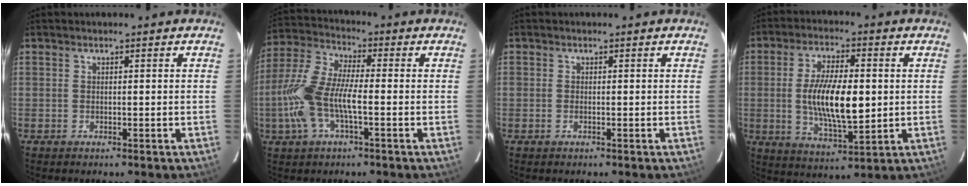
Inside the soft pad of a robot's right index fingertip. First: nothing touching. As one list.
[{"total": 12.3, "force": [-2.9, 4.2, 11.2], "torque": [-0.248, 0.005, -0.060]}, {"total": 0.6, "force": [-0.3, 0.3, 0.4], "torque": [-0.008, 0.000, -0.006]}, {"total": 13.2, "force": [0.0, 4.9, 12.3], "torque": [-0.231, -0.005, 0.004]}]